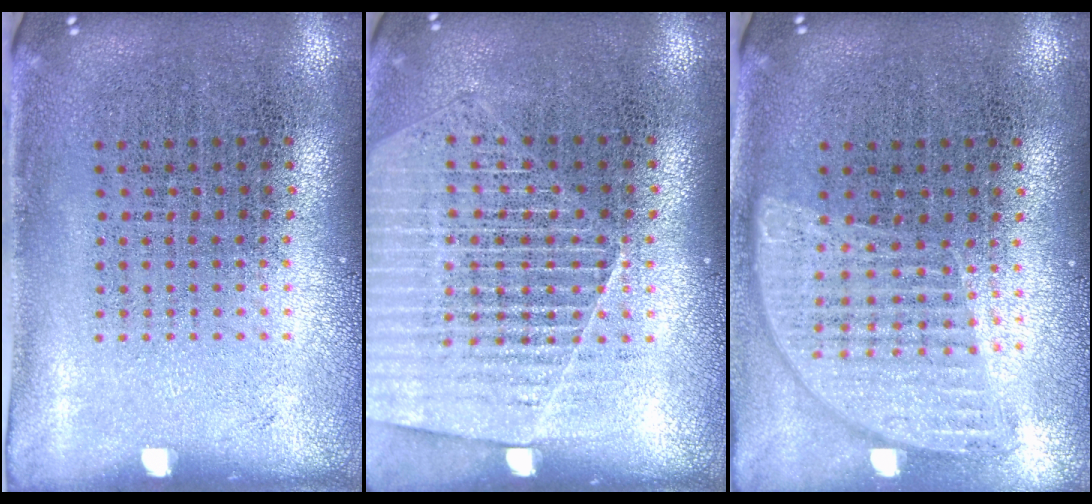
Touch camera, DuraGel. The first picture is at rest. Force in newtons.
{"total": 1.3, "press": 1.3, "slide": 0.2}
{"total": 1.0, "press": 1.0, "slide": 0.1}